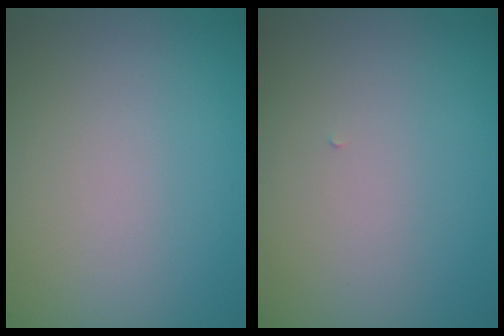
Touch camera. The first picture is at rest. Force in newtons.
{"total": 0.0}